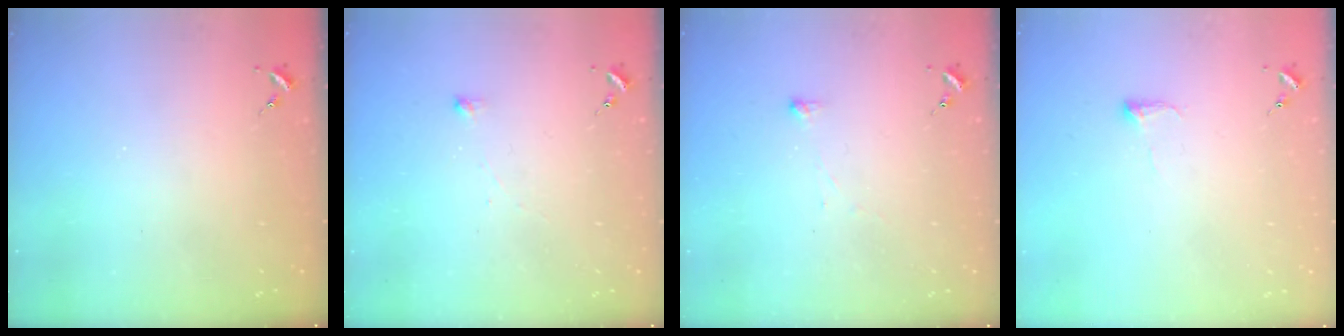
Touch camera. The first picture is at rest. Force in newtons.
{"total": 2.6, "press": 2.6, "slide": 0.1}
{"total": 2.9, "press": 2.9, "slide": 0.3}
{"total": 5.0, "press": 4.9, "slide": 1.0}